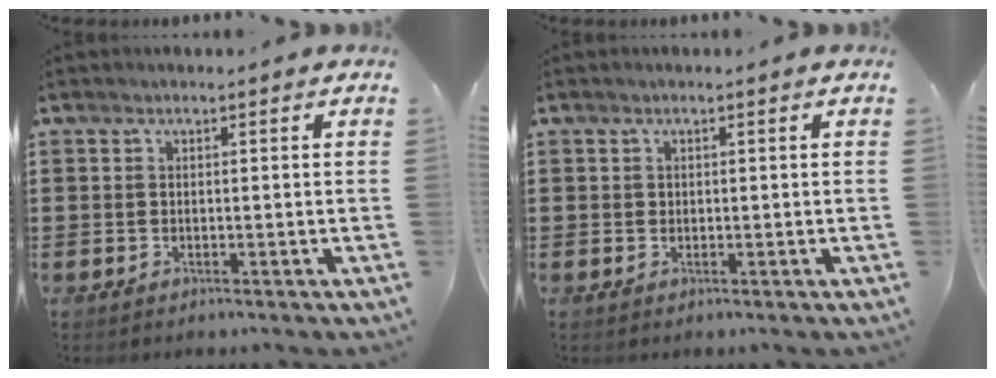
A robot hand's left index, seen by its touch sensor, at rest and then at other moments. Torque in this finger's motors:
{"motor_torque": [0.15, -0.07, -0.04, 0.01]}